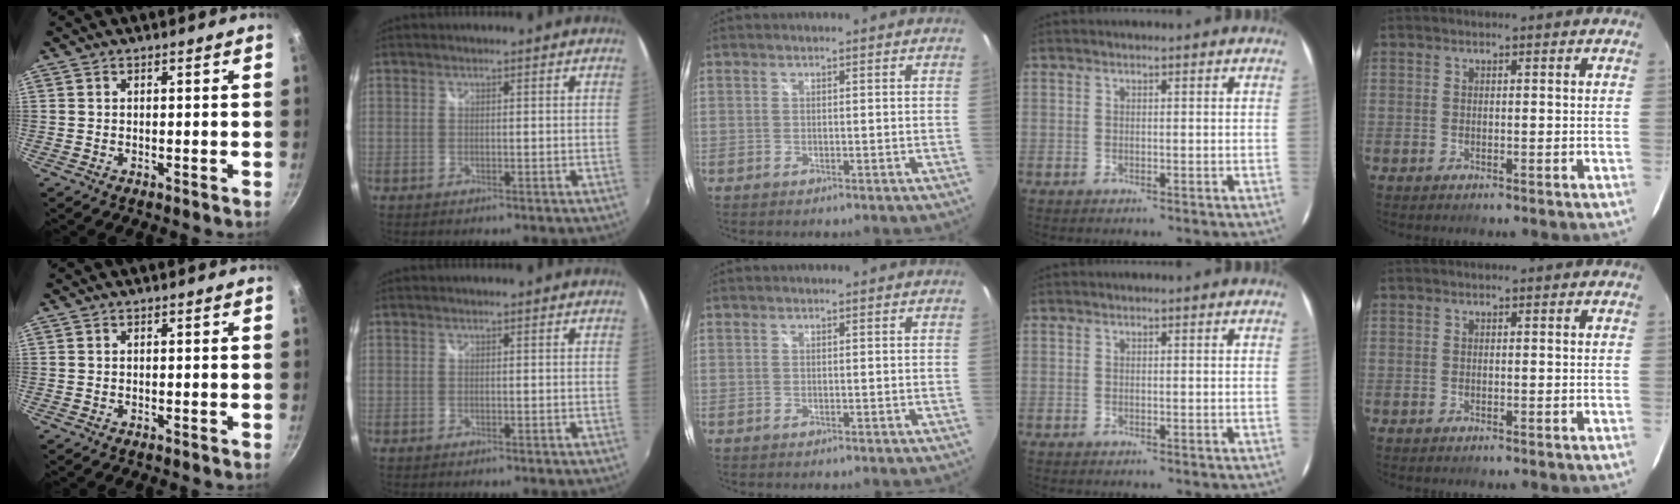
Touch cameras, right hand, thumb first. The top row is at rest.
{}